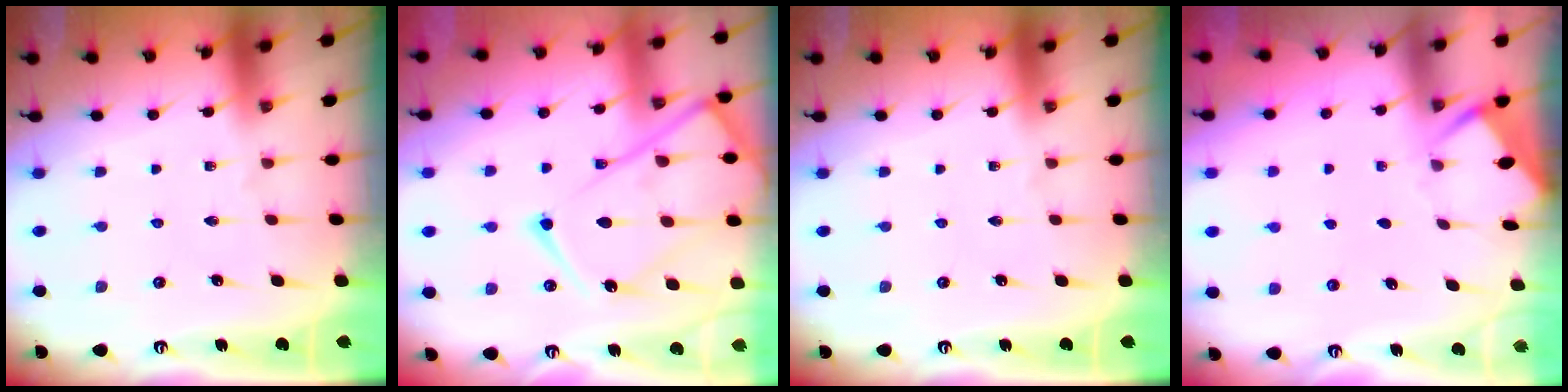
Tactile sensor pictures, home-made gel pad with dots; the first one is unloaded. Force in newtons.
{"total": 20.1, "press": 20.0, "slide": 2.1}
{"total": 0.0}
{"total": 2.9, "press": 2.9, "slide": 0.3}